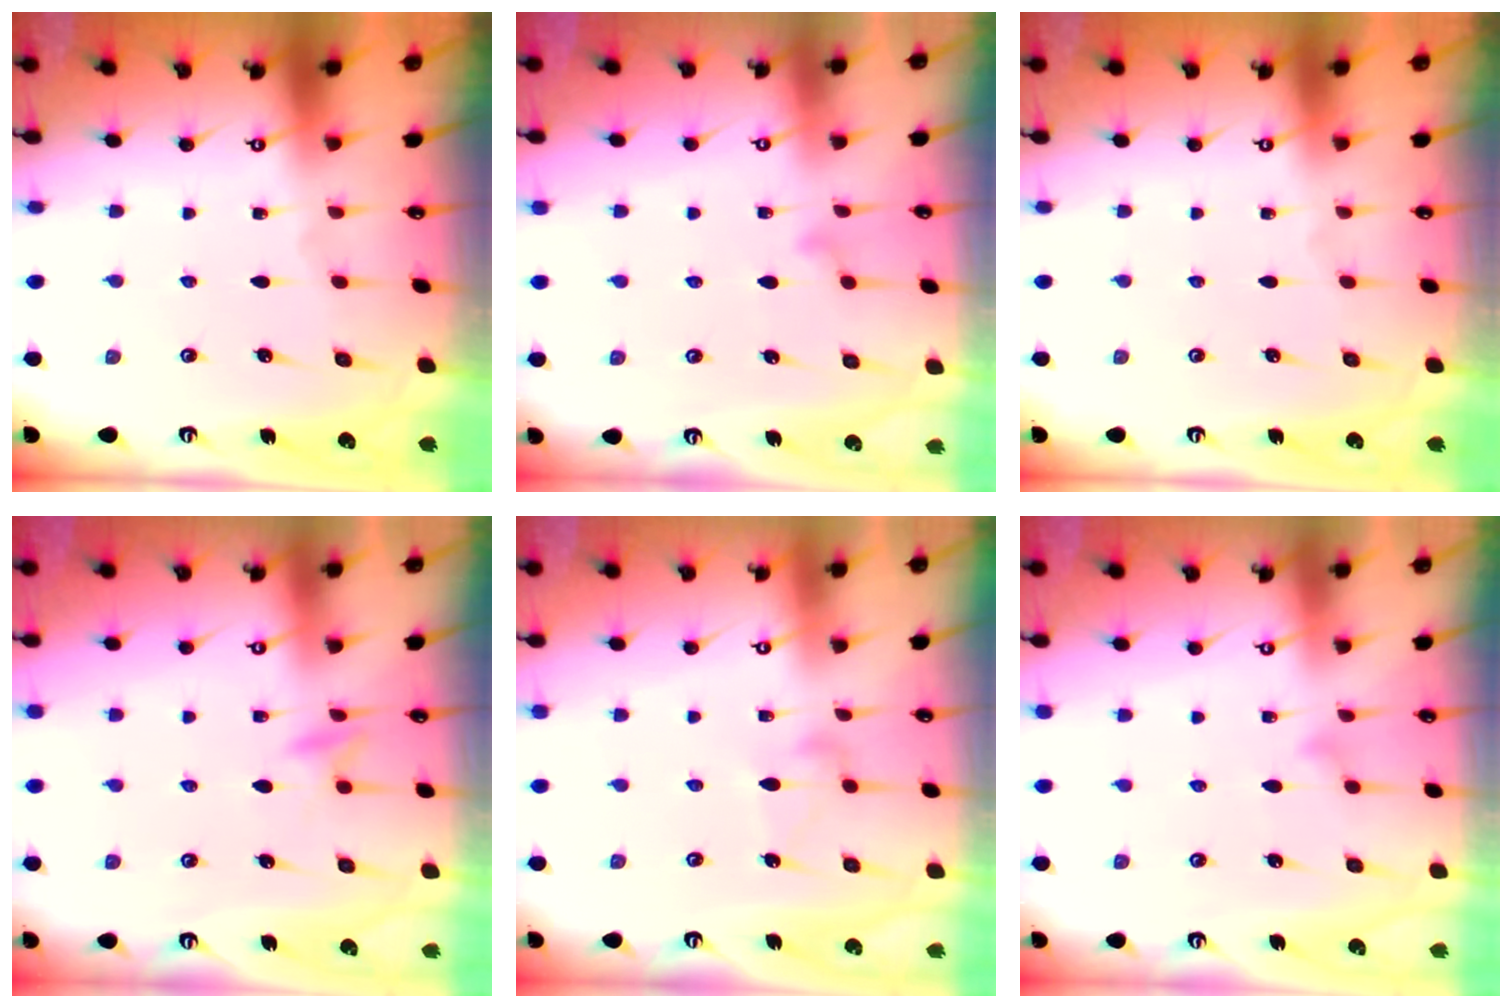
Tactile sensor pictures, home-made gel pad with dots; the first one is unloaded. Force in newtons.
{"total": 8.5, "press": 8.5, "slide": 0.6}
{"total": 0.0}
{"total": 6.0, "press": 6.0, "slide": 0.7}
{"total": 6.6, "press": 6.5, "slide": 0.4}
{"total": 8.4, "press": 8.4, "slide": 0.5}